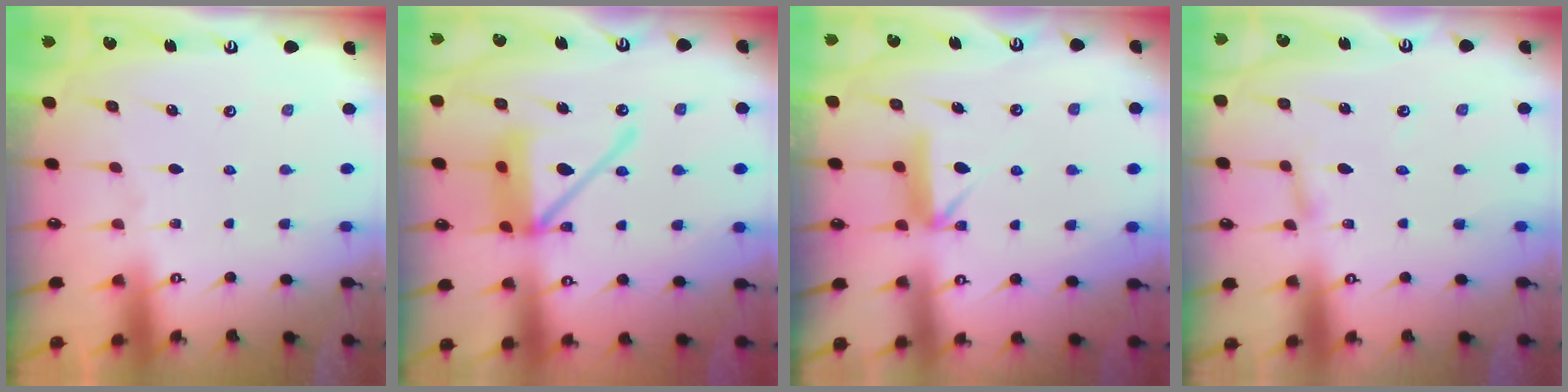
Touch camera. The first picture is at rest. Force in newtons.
{"total": 15.3, "press": 15.2, "slide": 1.9}
{"total": 8.6, "press": 8.6, "slide": 0.6}
{"total": 2.7, "press": 2.7, "slide": 0.3}